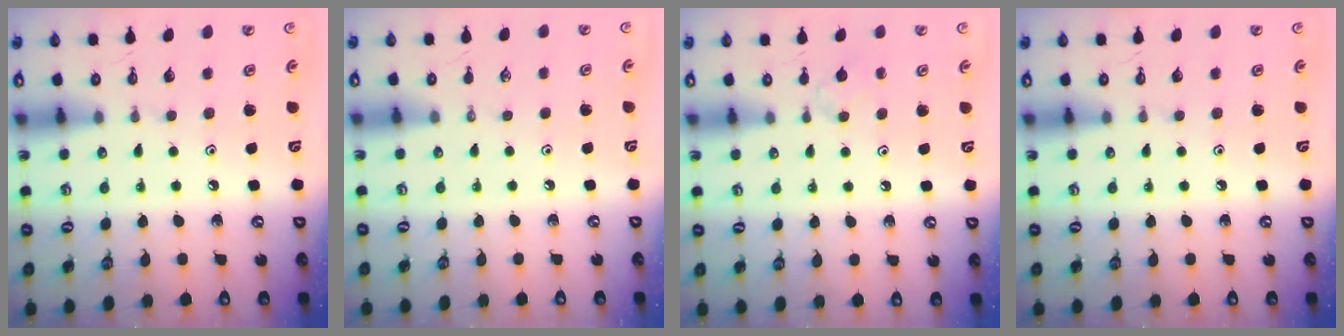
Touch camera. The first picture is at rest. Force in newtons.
{"total": 0.0}
{"total": 3.0, "press": 3.0, "slide": 0.7}
{"total": 0.0}